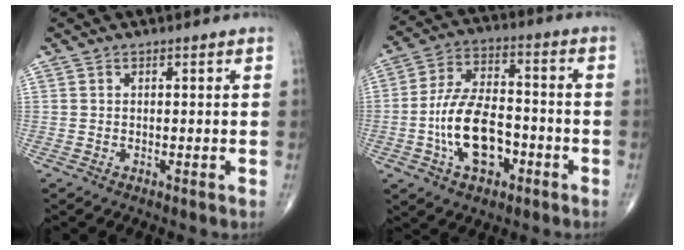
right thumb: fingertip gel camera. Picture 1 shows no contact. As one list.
[{"total": 14.0, "force": [-4.2, 7.7, 10.9], "torque": [-0.194, 0.034, -0.076]}]